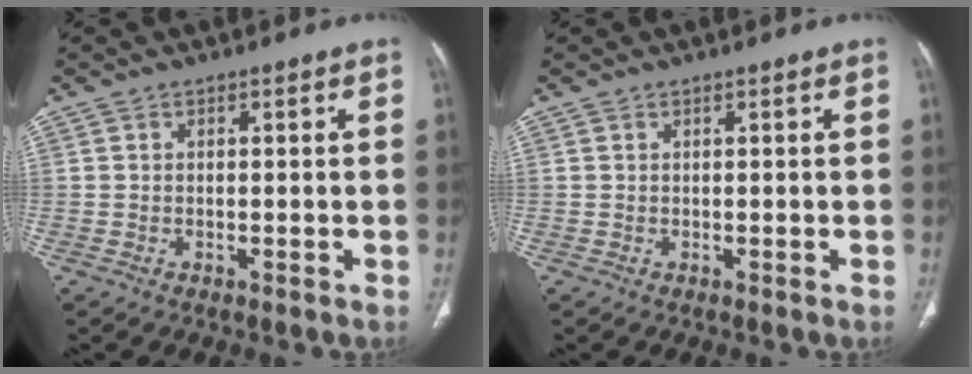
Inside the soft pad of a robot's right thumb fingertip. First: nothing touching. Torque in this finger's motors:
{"motor_torque": [-0.01, 0.01, 0.00, 0.01, 0.00]}